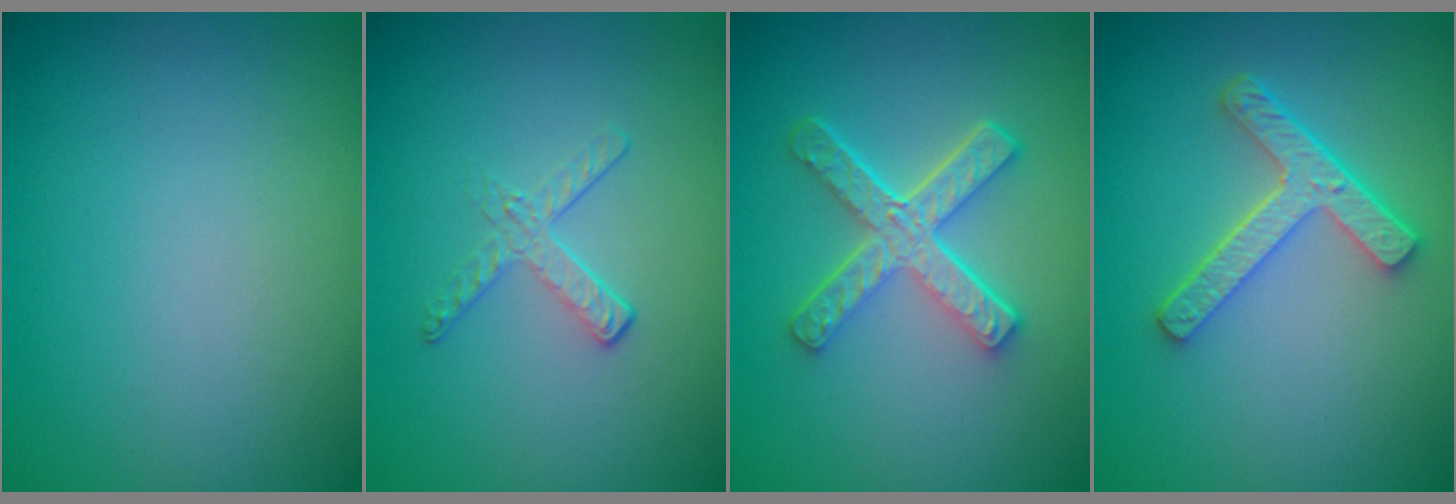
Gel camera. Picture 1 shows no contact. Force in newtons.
{"total": 1.7, "press": 0.7, "slide": 1.5}
{"total": 4.9, "press": 3.5, "slide": 3.4}
{"total": 4.3, "press": 3.2, "slide": 2.8}